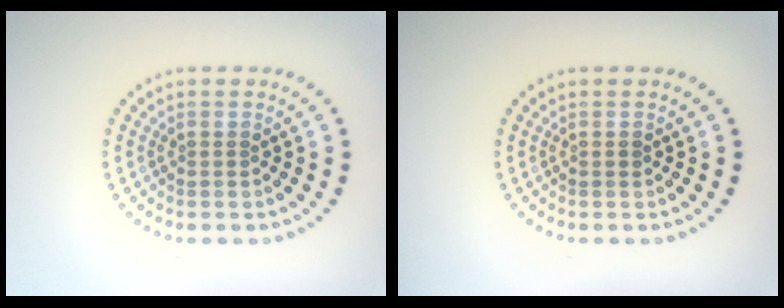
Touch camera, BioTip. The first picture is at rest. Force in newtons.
{"total": 0.6, "press": 0.5, "slide": 0.2}